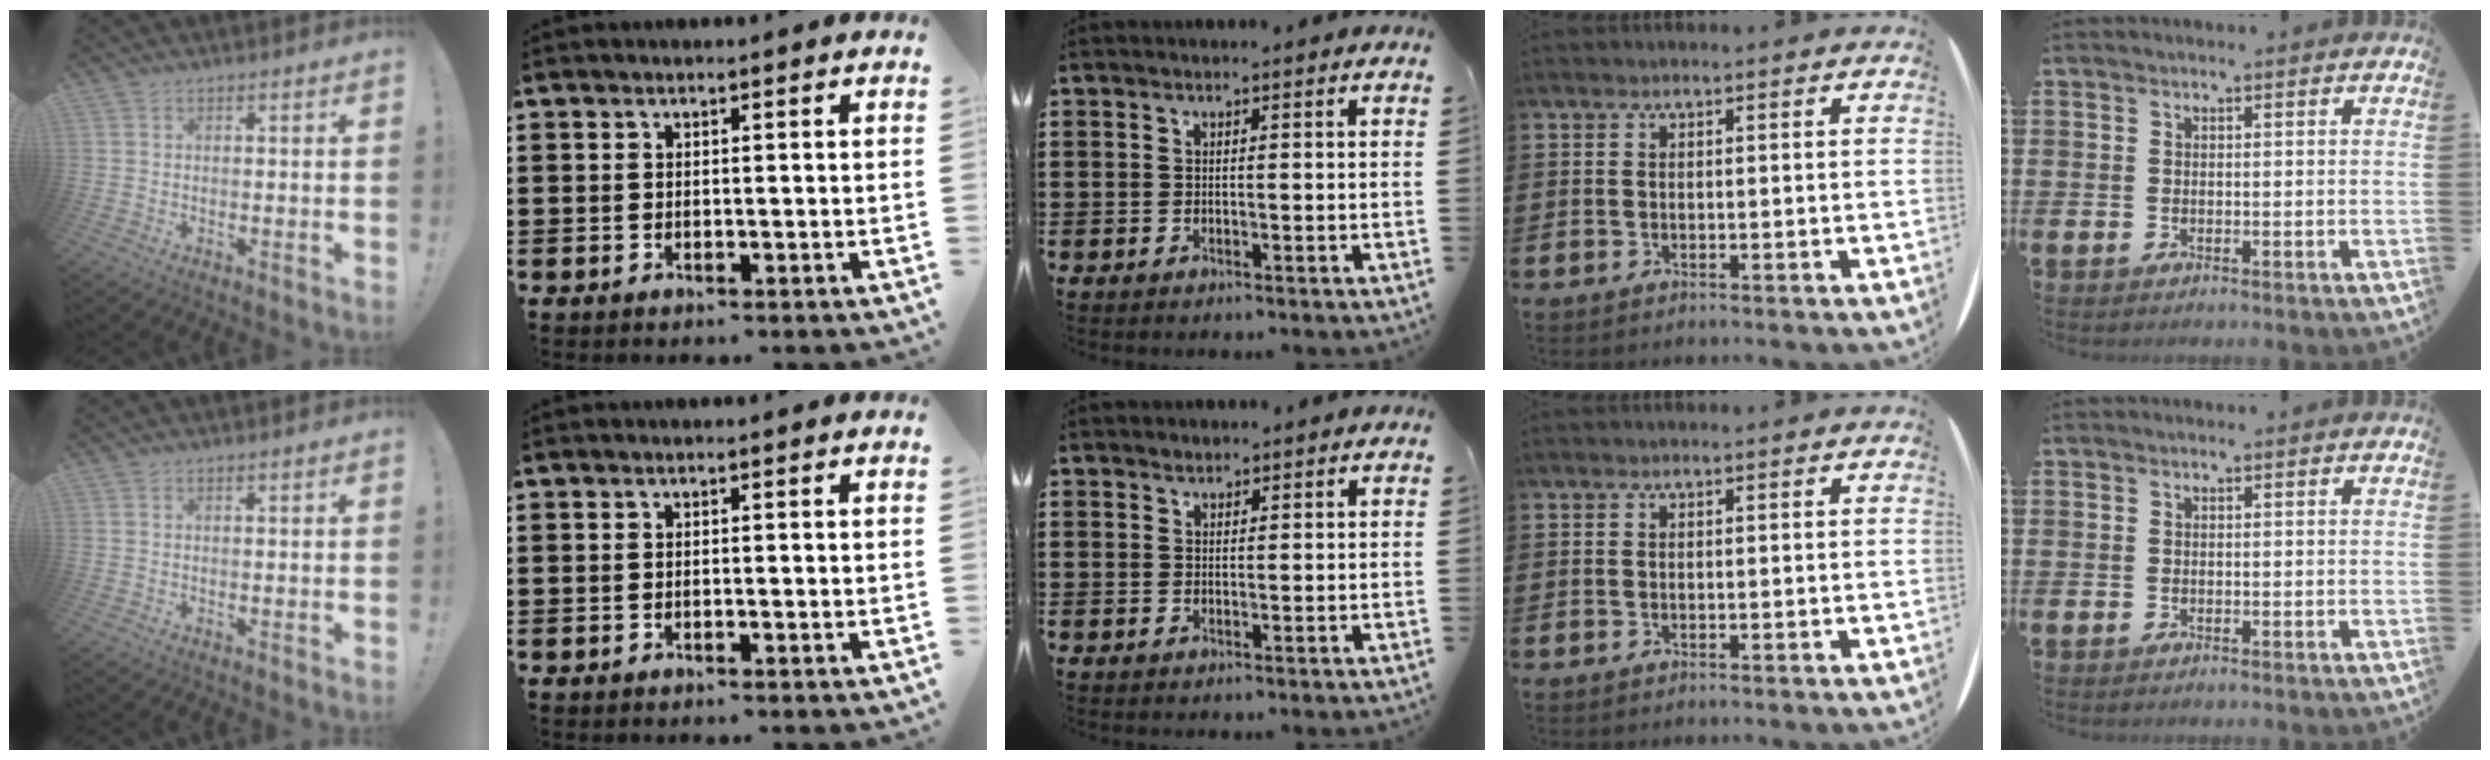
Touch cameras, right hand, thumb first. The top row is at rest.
{"thumb": {"total": 0.6, "force": [0.4, -0.3, 0.3], "torque": [0.001, -0.003, 0.006]}, "middle": {"total": 1.0, "force": [1.0, 0.4, -0.2], "torque": [0.000, -0.001, 0.019]}}